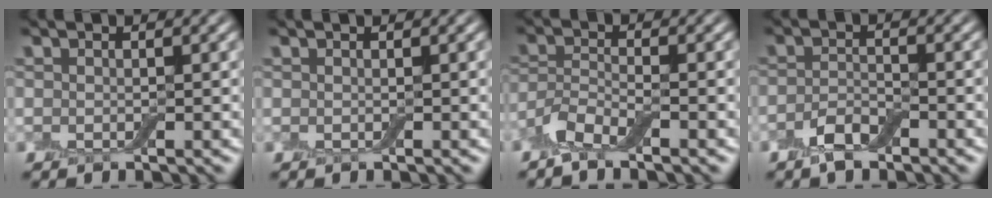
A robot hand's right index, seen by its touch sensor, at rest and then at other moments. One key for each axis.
{"total": 0.0}
{"total": 3.1, "fx": -2.4, "fy": 0.8, "fz": 1.8, "tx": -0.039, "ty": -0.001, "tz": -0.059}
{"total": 2.6, "fx": -1.7, "fy": 1.0, "fz": 1.6, "tx": -0.034, "ty": 0.002, "tz": -0.037}